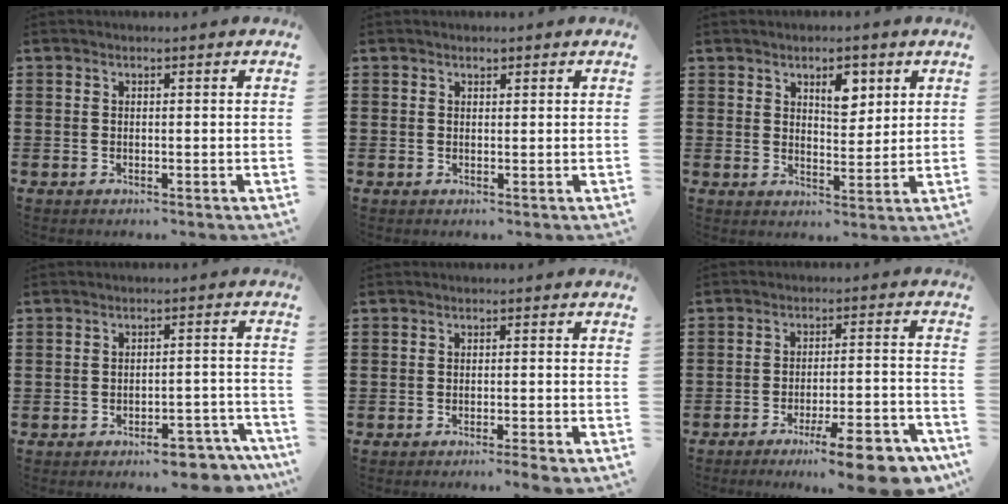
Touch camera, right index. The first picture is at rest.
{"total": 0.8, "force": [0.6, 0.5, 0.3], "torque": [-0.006, 0.002, 0.012]}
{"total": 5.2, "force": [2.7, 2.7, 3.6], "torque": [-0.048, -0.001, 0.038]}
{"total": 5.3, "force": [-4.9, 1.1, 1.8], "torque": [-0.023, 0.007, -0.092]}
{"total": 1.5, "force": [-1.2, -0.1, 1.0], "torque": [-0.016, -0.003, -0.022]}
{"total": 9.9, "force": [-7.1, 1.1, 6.8], "torque": [-0.097, 0.011, -0.126]}